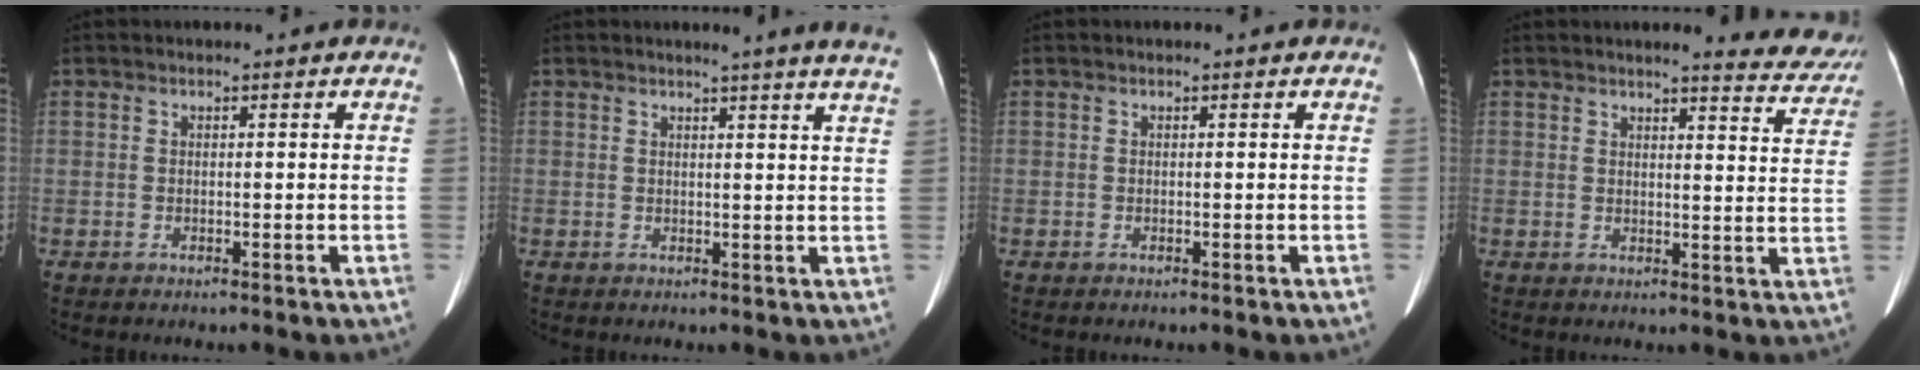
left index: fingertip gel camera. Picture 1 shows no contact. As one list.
[{"total": 8.6, "force": [7.6, -1.1, 3.9], "torque": [-0.042, -0.026, 0.064]}, {"total": 0.0}, {"total": 8.2, "force": [7.8, 0.8, 2.4], "torque": [-0.016, -0.027, 0.067]}]